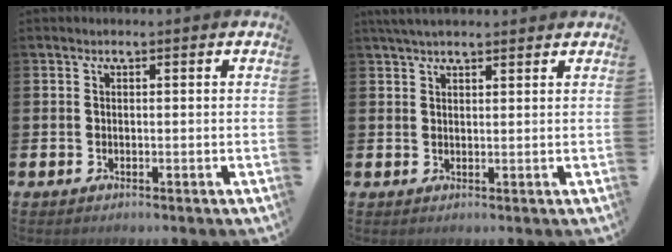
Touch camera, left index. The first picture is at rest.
{"total": 3.1, "force": [2.7, 0.8, 1.2], "torque": [-0.024, -0.003, 0.049]}